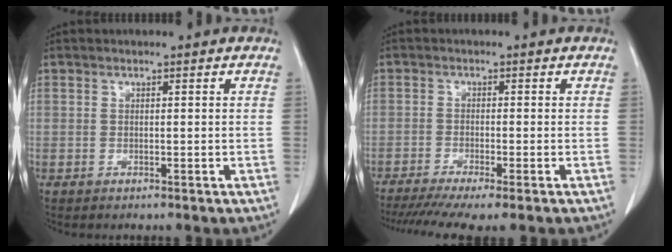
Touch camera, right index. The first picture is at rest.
{"total": 8.8, "force": [-6.9, 0.4, 5.4], "torque": [-0.081, -0.013, -0.110]}